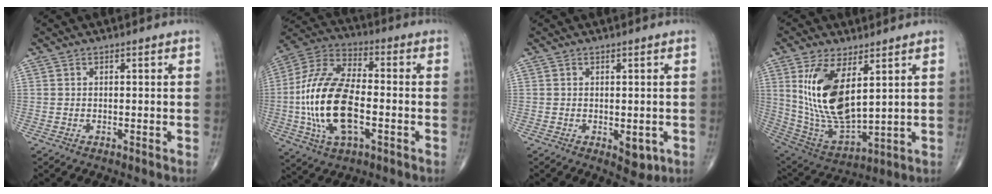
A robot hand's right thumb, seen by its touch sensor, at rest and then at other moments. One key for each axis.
{"total": 19.8, "fx": -3.2, "fy": 9.8, "fz": 17.0, "tx": -0.349, "ty": 0.021, "tz": -0.058}
{"total": 3.5, "fx": -0.9, "fy": 1.9, "fz": 2.8, "tx": -0.022, "ty": -0.006, "tz": -0.003}
{"total": 16.1, "fx": 4.8, "fy": 7.3, "fz": 13.6, "tx": -0.255, "ty": -0.025, "tz": 0.114}